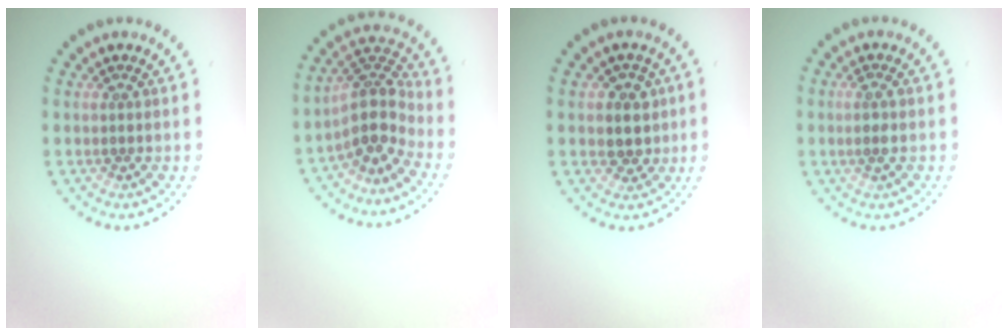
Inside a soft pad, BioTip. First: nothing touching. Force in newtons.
{"total": 4.3, "press": 3.3, "slide": 2.8}
{"total": 2.9, "press": 2.7, "slide": 1.0}
{"total": 1.2, "press": 0.9, "slide": 0.7}